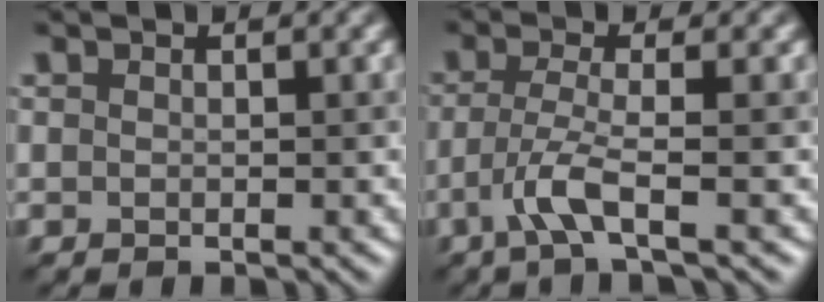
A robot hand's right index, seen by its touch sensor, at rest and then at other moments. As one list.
[{"total": 3.0, "force": [-1.5, 0.2, 2.6], "torque": [-0.056, 0.000, -0.037]}]